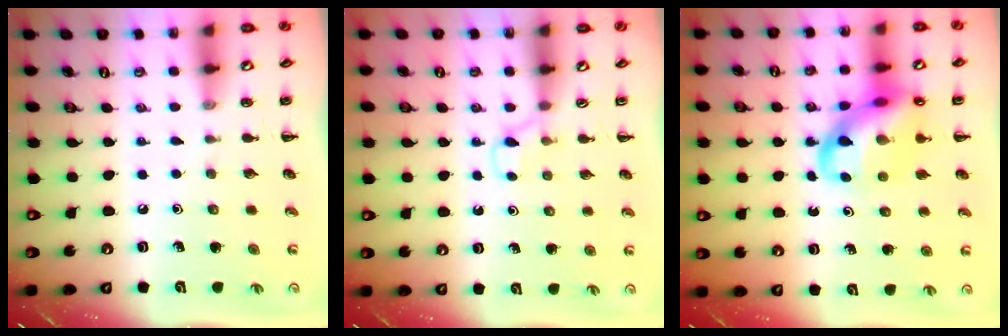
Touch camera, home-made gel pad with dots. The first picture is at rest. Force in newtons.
{"total": 2.8, "press": 2.5, "slide": 1.1}
{"total": 15.4, "press": 15.1, "slide": 3.3}